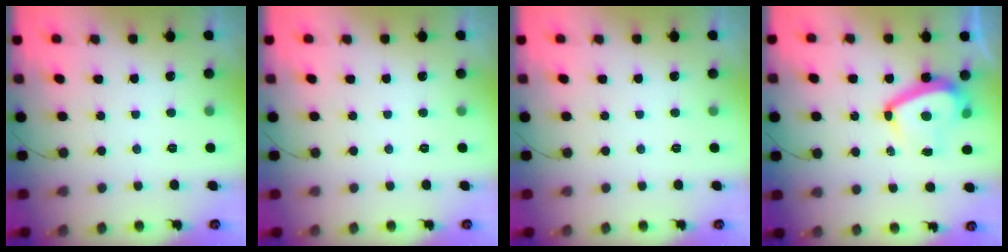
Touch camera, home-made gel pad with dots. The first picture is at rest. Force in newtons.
{"total": 0.0}
{"total": 0.0}
{"total": 11.5, "press": 11.4, "slide": 1.6}